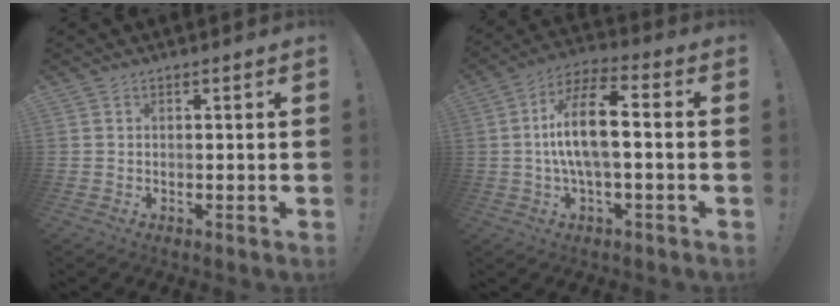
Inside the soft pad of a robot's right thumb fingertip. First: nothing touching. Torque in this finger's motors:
{"motor_torque": [0.19, 0.37, 0.14, 0.00, 0.09]}